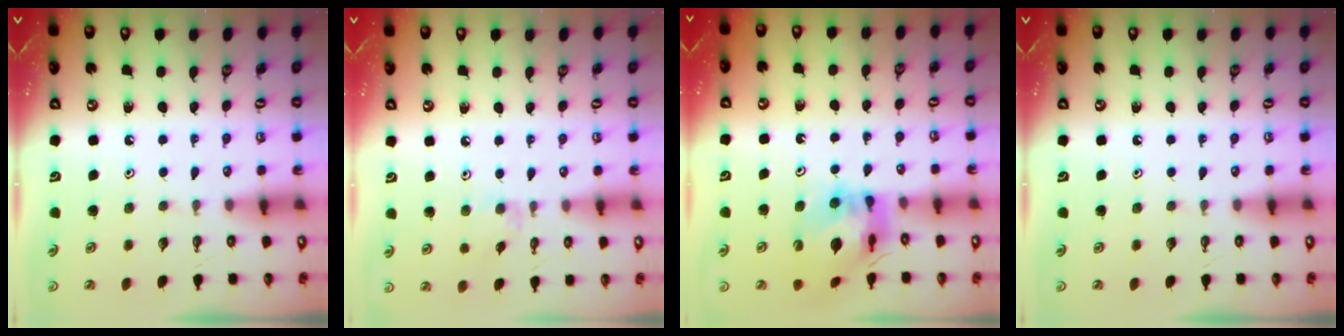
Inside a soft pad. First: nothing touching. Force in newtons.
{"total": 3.7, "press": 3.6, "slide": 0.6}
{"total": 12.0, "press": 11.9, "slide": 1.6}
{"total": 0.0}